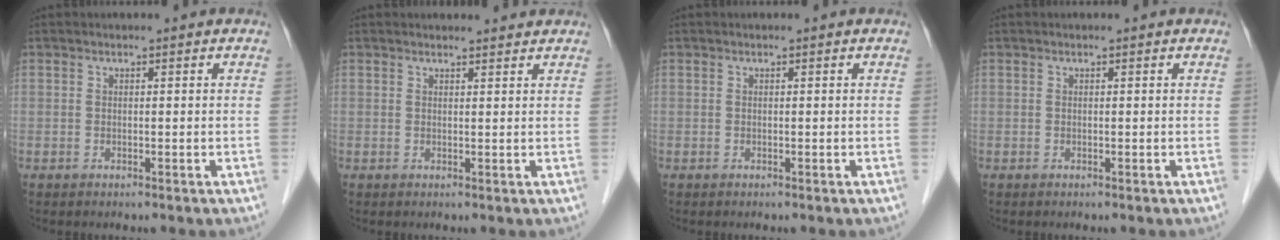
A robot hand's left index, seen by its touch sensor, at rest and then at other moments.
{"total": 2.7, "force": [2.6, 0.3, 0.3], "torque": [-0.010, -0.001, 0.026]}
{"total": 0.0}
{"total": 0.0}